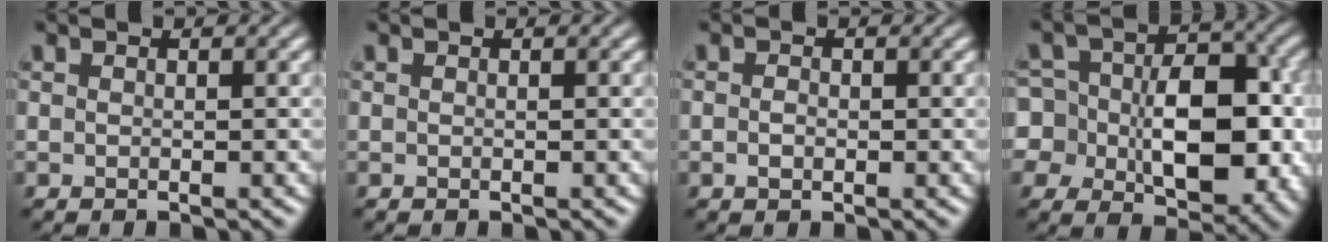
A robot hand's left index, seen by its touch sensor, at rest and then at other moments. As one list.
[{"total": 0.0}, {"total": 1.0, "force": [-0.2, 0.6, 0.8], "torque": [-0.017, 0.001, -0.006]}, {"total": 11.0, "force": [-1.4, 8.2, 7.2], "torque": [-0.082, 0.004, -0.031]}]